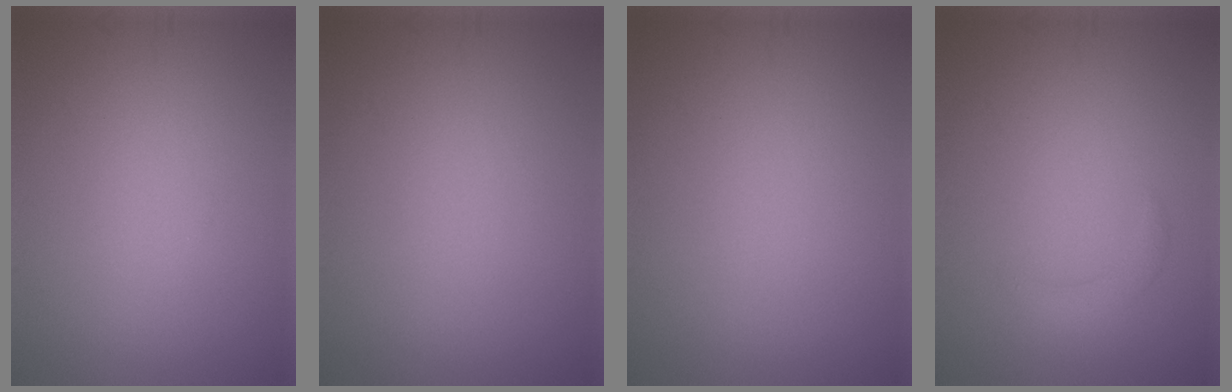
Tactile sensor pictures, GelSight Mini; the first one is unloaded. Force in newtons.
{"total": 0.0}
{"total": 0.0}
{"total": 1.4, "press": 1.4, "slide": 0.0}